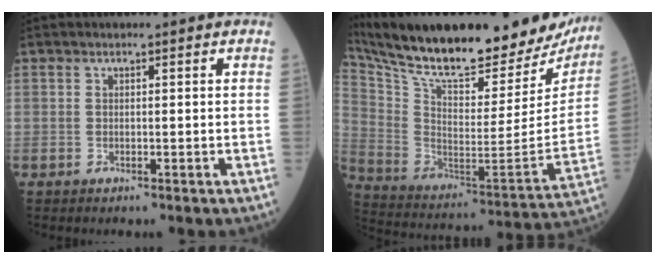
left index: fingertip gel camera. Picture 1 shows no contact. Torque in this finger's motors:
{"motor_torque": [0.90, -1.24, 0.54, 0.18]}